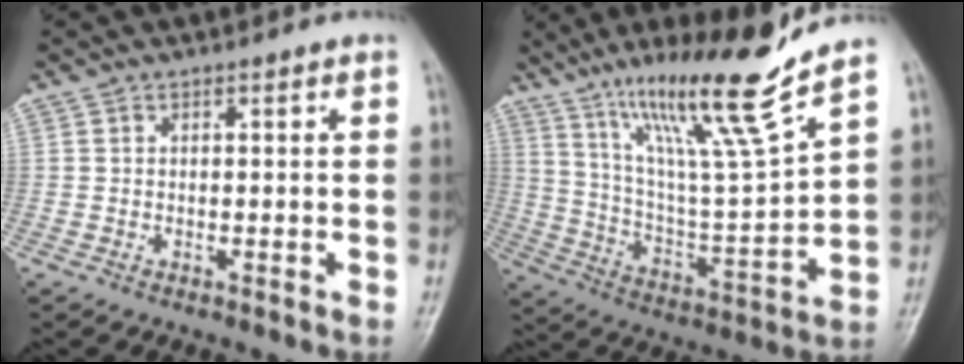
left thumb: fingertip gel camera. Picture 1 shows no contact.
{"total": 19.5, "force": [13.3, 0.8, 14.2], "torque": [-0.222, -0.073, 0.237]}